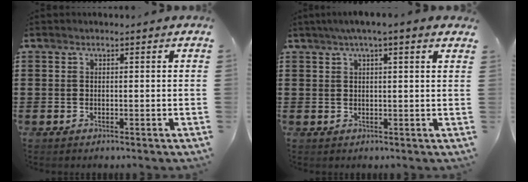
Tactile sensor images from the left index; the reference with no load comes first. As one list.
[{"total": 2.4, "force": [1.6, 0.4, 1.8], "torque": [-0.039, 0.004, 0.028]}]